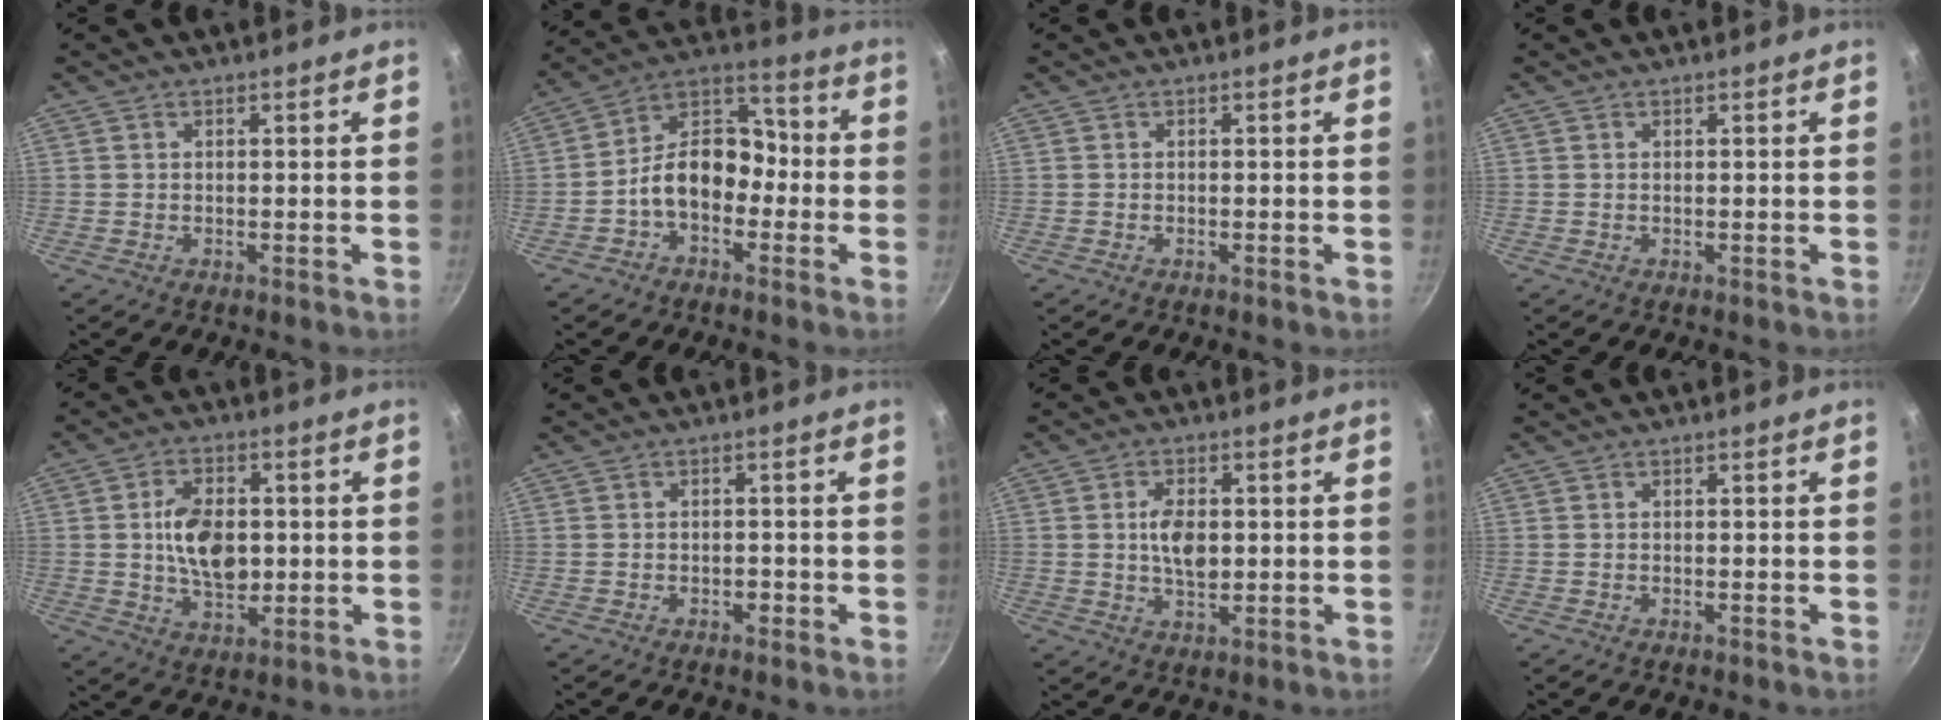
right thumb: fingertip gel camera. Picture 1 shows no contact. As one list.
[{"total": 12.4, "force": [-3.2, 8.6, 8.3], "torque": [-0.092, 0.059, -0.076]}, {"total": 0.0}, {"total": 0.0}, {"total": 11.2, "force": [0.4, 7.1, 8.6], "torque": [-0.125, -0.001, 0.008]}, {"total": 1.7, "force": [-0.8, 1.1, 1.0], "torque": [-0.012, 0.008, -0.011]}, {"total": 6.6, "force": [0.4, 3.8, 5.4], "torque": [-0.084, -0.001, 0.007]}, {"total": 0.0}]